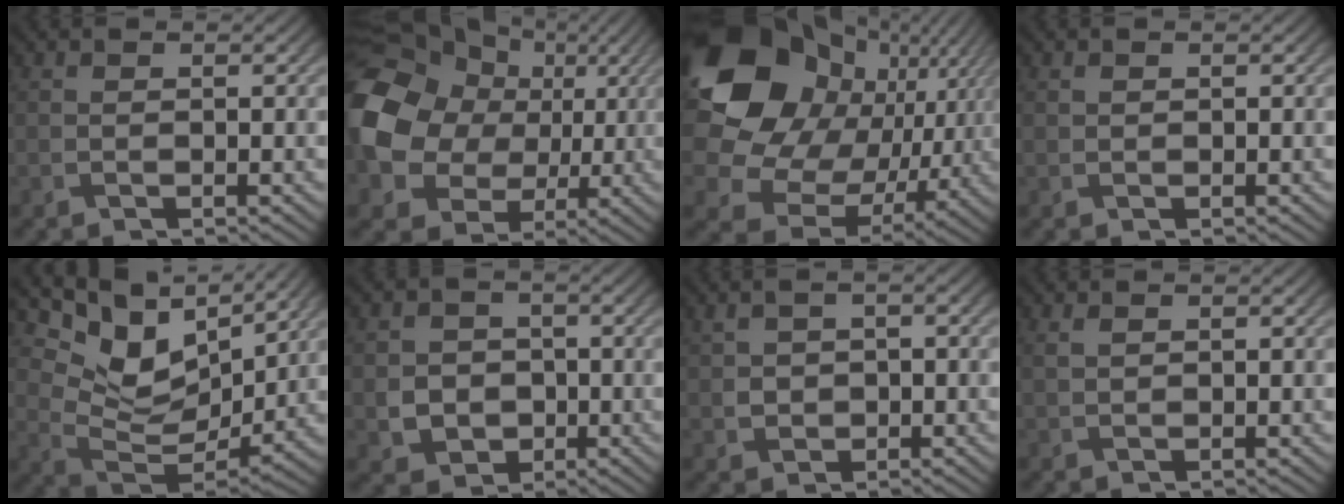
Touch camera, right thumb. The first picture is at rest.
{"total": 16.6, "force": [2.5, 13.7, 9.1], "torque": [-0.243, 0.011, 0.041]}
{"total": 21.2, "force": [4.8, 16.5, 12.4], "torque": [-0.287, -0.018, 0.112]}
{"total": 0.7, "force": [0.3, 0.5, 0.3], "torque": [-0.010, -0.002, 0.009]}
{"total": 12.5, "force": [7.4, 6.8, 7.4], "torque": [-0.153, 0.006, 0.131]}
{"total": 5.3, "force": [-0.8, 4.9, 2.0], "torque": [-0.051, -0.006, -0.024]}
{"total": 2.8, "force": [0.2, 2.2, 1.7], "torque": [-0.042, -0.001, 0.006]}
{"total": 1.4, "force": [0.6, 0.7, 1.0], "torque": [-0.028, 0.002, 0.017]}